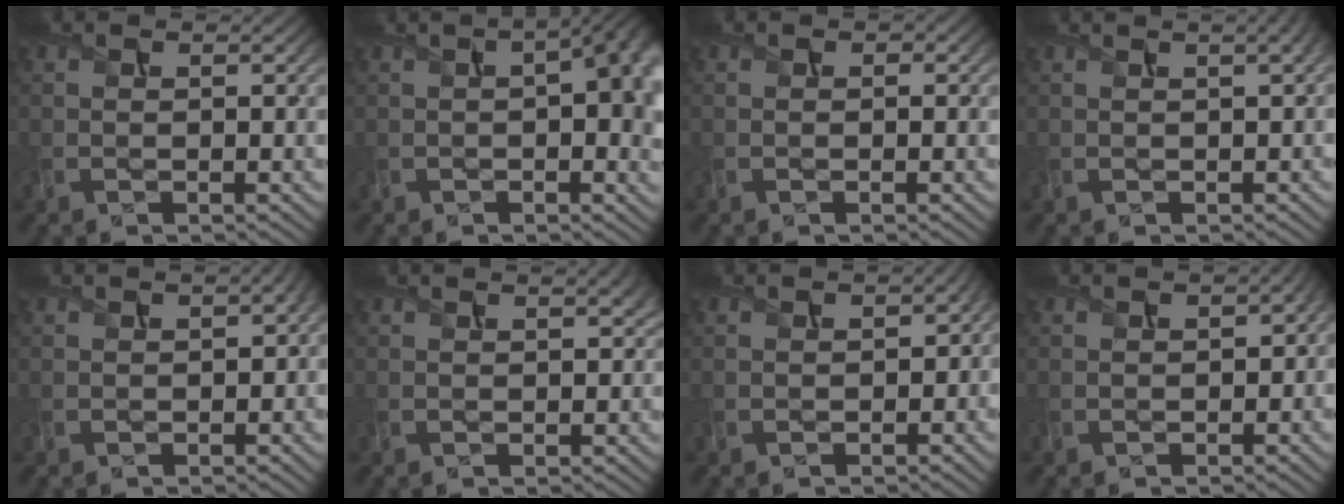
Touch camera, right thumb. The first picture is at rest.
{"total": 10.2, "force": [0.9, 4.8, 8.9], "torque": [-0.123, 0.000, 0.019]}
{"total": 0.5, "force": [0.0, 0.5, 0.2], "torque": [-0.001, -0.003, 0.001]}
{"total": 3.4, "force": [1.3, 1.2, 2.8], "torque": [-0.032, 0.019, 0.003]}
{"total": 2.6, "force": [-0.1, 1.3, 2.2], "torque": [-0.036, -0.003, 0.002]}
{"total": 1.9, "force": [1.1, 0.7, 1.4], "torque": [-0.021, 0.005, 0.015]}
{"total": 2.1, "force": [-0.7, 1.5, 1.4], "torque": [-0.023, -0.007, -0.008]}
{"total": 2.2, "force": [-0.5, 1.4, 1.6], "torque": [-0.027, -0.005, -0.003]}